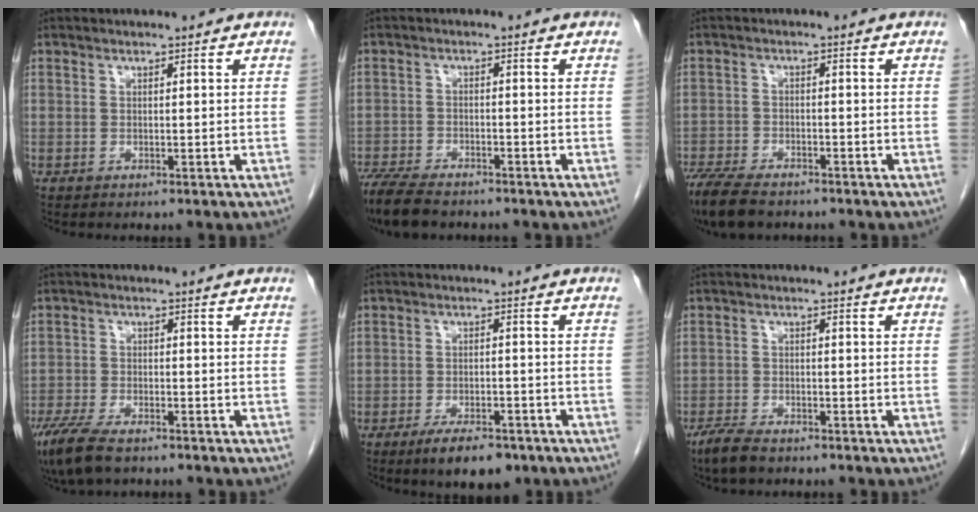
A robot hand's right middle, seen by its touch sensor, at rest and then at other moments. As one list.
[{"total": 8.5, "force": [-7.1, 2.5, 4.0], "torque": [-0.073, -0.017, -0.122]}, {"total": 9.3, "force": [-7.4, 3.2, 4.6], "torque": [-0.087, -0.017, -0.127]}, {"total": 8.4, "force": [-6.2, 2.7, 5.0], "torque": [-0.095, -0.017, -0.108]}, {"total": 7.1, "force": [-4.9, 2.4, 4.4], "torque": [-0.071, -0.005, -0.074]}, {"total": 4.5, "force": [-3.6, 1.4, 2.4], "torque": [-0.050, -0.006, -0.063]}]